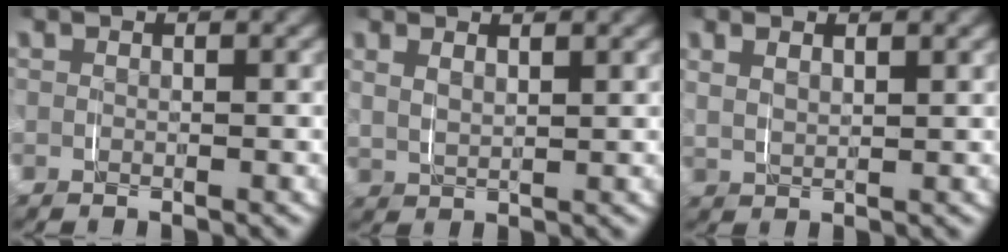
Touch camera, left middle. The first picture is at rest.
{"total": 2.1, "force": [1.5, 0.9, 1.2], "torque": [-0.034, -0.004, 0.034]}
{"total": 2.3, "force": [1.4, 1.1, 1.4], "torque": [-0.035, 0.001, 0.031]}